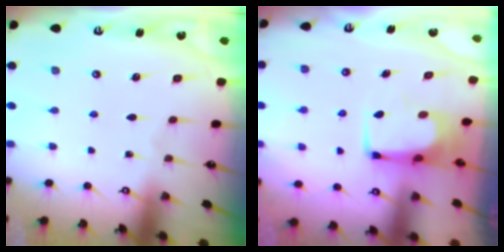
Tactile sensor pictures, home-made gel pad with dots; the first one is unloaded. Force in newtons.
{"total": 2.4, "press": 2.3, "slide": 0.5}